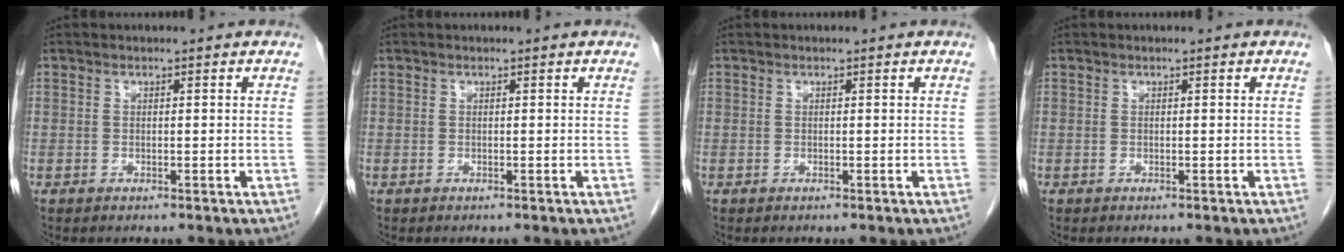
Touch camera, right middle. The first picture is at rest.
{"total": 0.0}
{"total": 0.0}
{"total": 0.0}